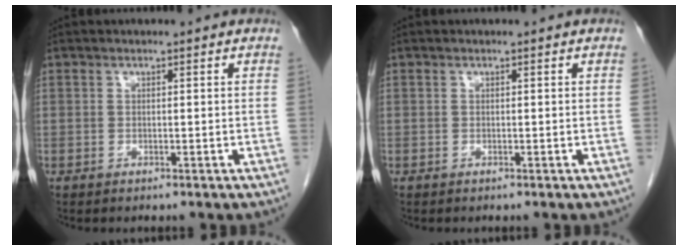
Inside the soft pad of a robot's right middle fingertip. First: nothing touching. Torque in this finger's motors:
{"motor_torque": [-0.10, 0.09, -0.02, -0.01]}